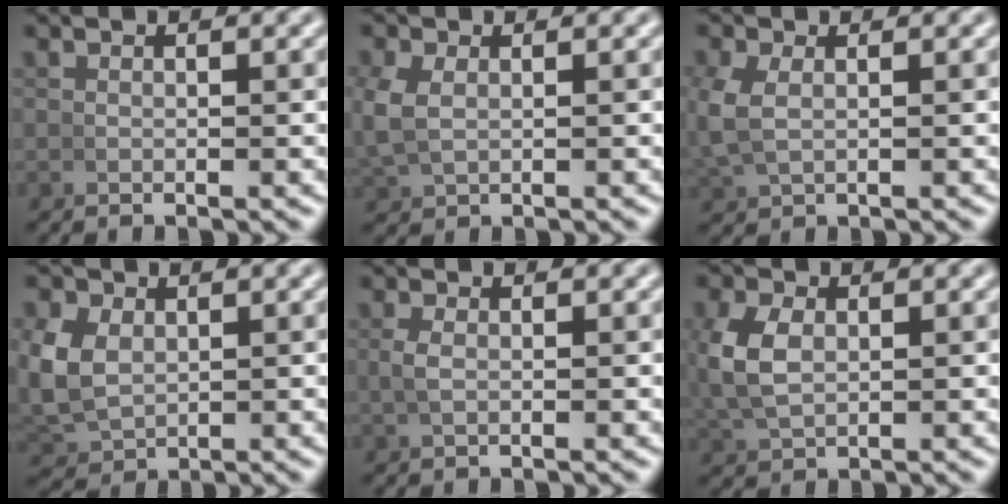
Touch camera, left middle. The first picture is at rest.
{"total": 2.5, "force": [0.5, 1.9, 1.5], "torque": [-0.051, -0.004, 0.020]}
{"total": 2.6, "force": [0.4, 1.9, 1.8], "torque": [-0.060, -0.006, 0.017]}
{"total": 4.9, "force": [0.3, 4.1, 2.7], "torque": [-0.087, -0.024, 0.028]}
{"total": 1.0, "force": [0.1, 0.3, 1.0], "torque": [-0.030, -0.001, 0.007]}
{"total": 3.7, "force": [0.5, 2.6, 2.6], "torque": [-0.079, -0.005, 0.022]}